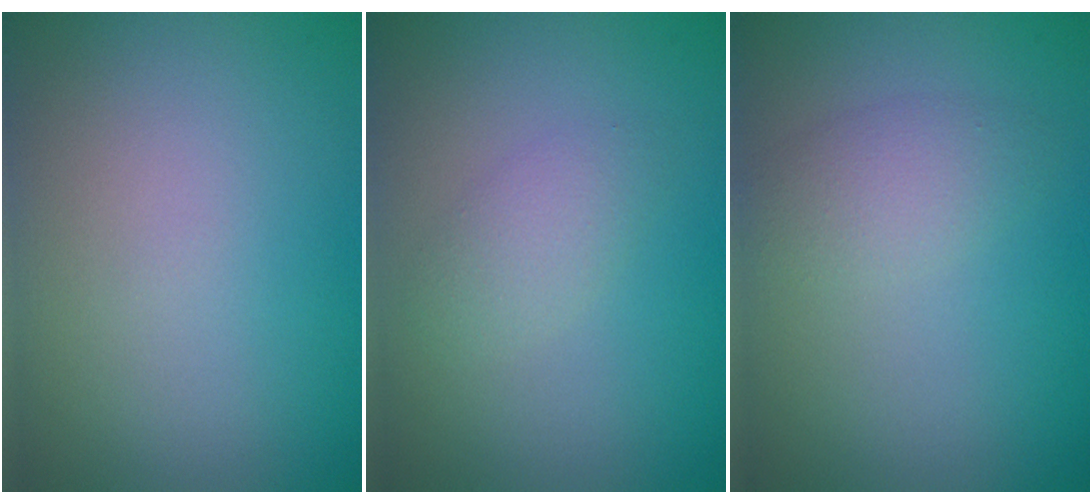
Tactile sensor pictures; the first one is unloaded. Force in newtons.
{"total": 1.8, "press": 1.8, "slide": 0.1}
{"total": 2.1, "press": 2.1, "slide": 0.1}